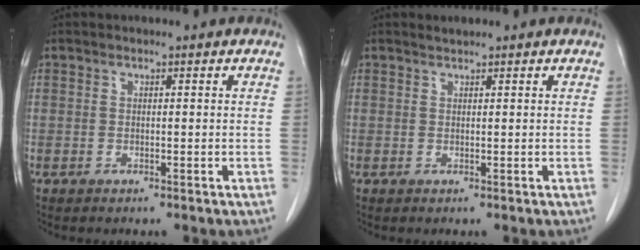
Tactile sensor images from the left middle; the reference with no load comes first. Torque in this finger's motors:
{"motor_torque": [0.05, -0.04, -0.03, 0.00]}